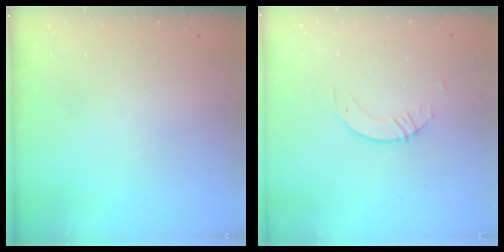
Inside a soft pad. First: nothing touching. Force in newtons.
{"total": 2.2, "press": 2.2, "slide": 0.2}